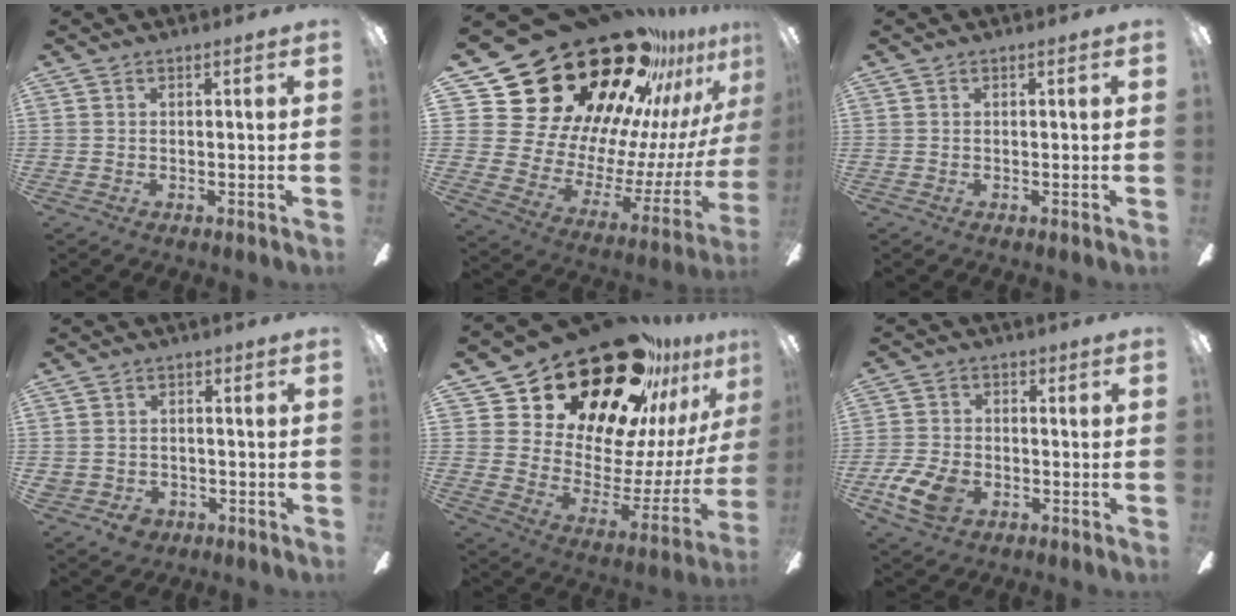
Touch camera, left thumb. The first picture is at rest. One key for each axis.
{"total": 37.1, "fx": 25.1, "fy": 18.9, "fz": 19.7, "tx": -0.270, "ty": -0.237, "tz": 0.509}
{"total": 0.0}
{"total": 4.5, "fx": -2.1, "fy": 3.8, "fz": 1.2, "tx": -0.019, "ty": 0.015, "tz": -0.038}
{"total": 28.9, "fx": 22.6, "fy": 12.6, "fz": 12.9, "tx": -0.186, "ty": -0.174, "tz": 0.413}
{"total": 9.9, "fx": -4.2, "fy": 6.5, "fz": 6.2, "tx": -0.129, "ty": 0.013, "tz": -0.075}